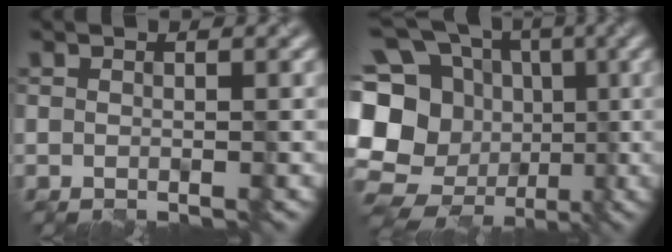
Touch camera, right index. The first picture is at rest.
{"total": 19.6, "force": [-3.7, 17.5, 8.0], "torque": [-0.183, 0.020, -0.087]}